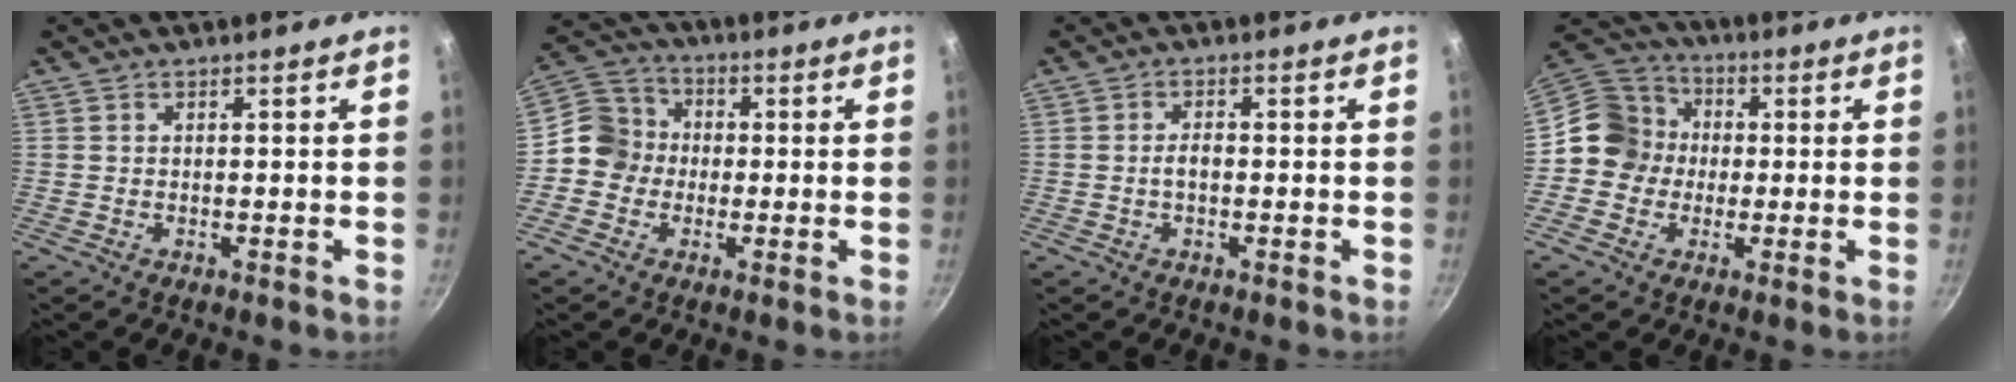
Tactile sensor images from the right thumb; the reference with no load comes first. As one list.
[{"total": 8.1, "force": [-1.0, 7.6, 2.6], "torque": [-0.009, 0.026, -0.043]}, {"total": 2.0, "force": [-0.4, 1.1, 1.6], "torque": [-0.026, 0.010, -0.007]}, {"total": 10.1, "force": [-0.5, 9.5, 3.3], "torque": [-0.021, 0.029, -0.033]}]